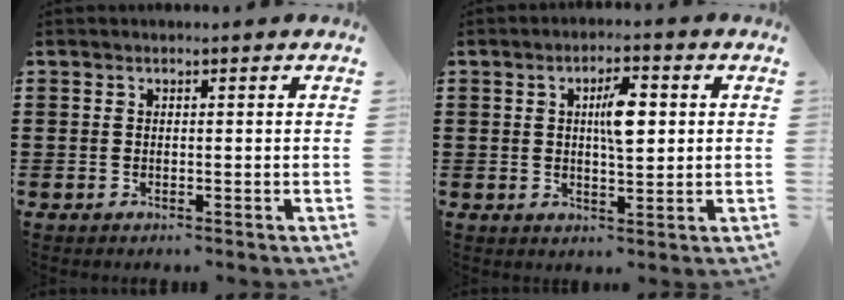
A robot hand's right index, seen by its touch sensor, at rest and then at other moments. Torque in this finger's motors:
{"motor_torque": [0.36, -0.27, 0.18, 0.08]}